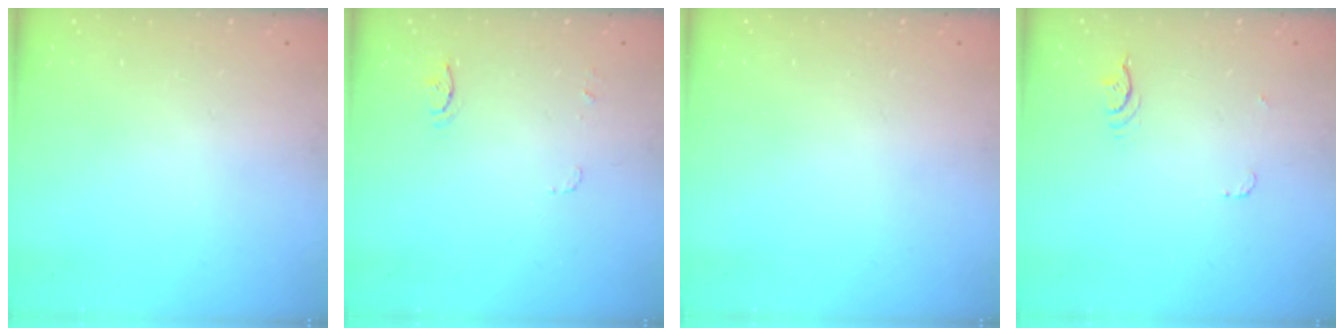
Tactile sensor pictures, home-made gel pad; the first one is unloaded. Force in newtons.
{"total": 5.5, "press": 5.4, "slide": 0.4}
{"total": 0.0}
{"total": 3.8, "press": 3.4, "slide": 1.6}